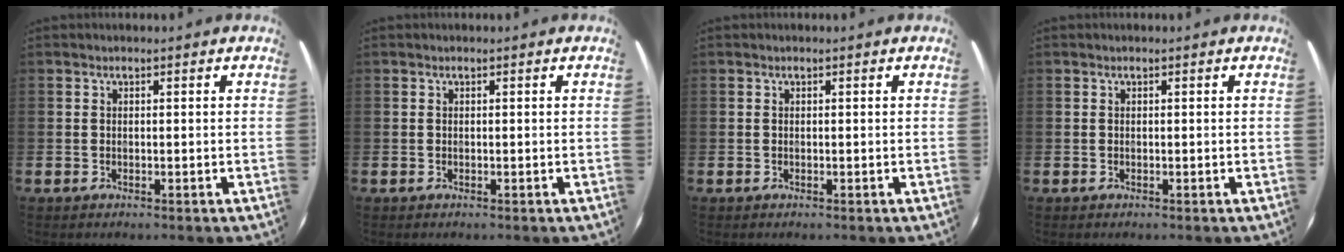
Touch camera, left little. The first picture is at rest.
{"total": 0.0}
{"total": 0.0}
{"total": 0.0}